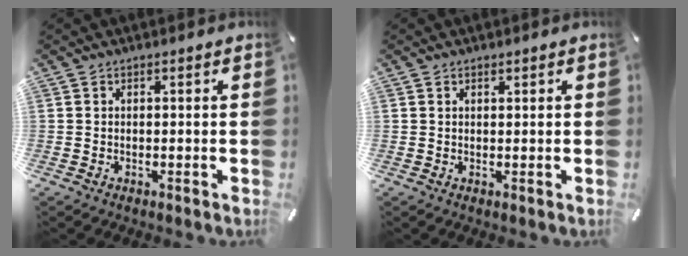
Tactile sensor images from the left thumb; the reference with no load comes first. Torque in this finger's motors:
{"motor_torque": [0.04, -0.40, -0.04, 0.17, -0.02]}